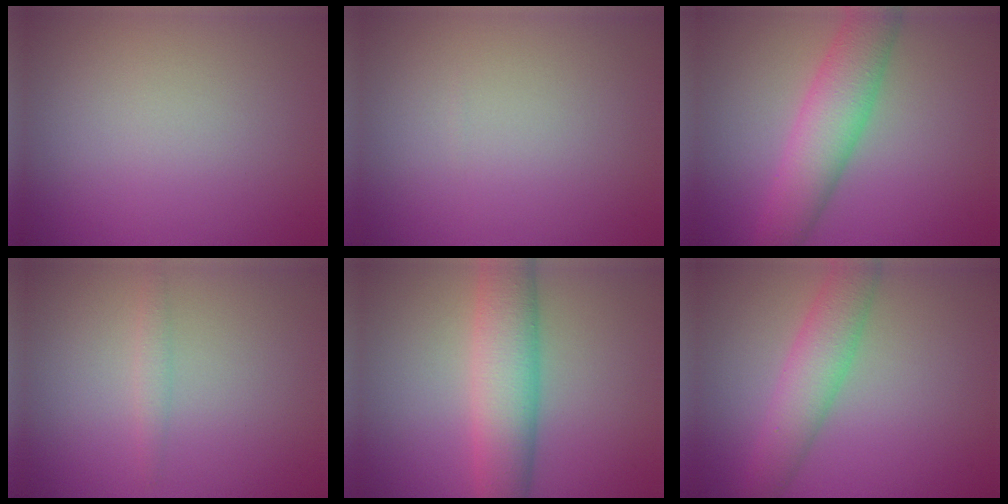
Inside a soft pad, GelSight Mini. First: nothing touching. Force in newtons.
{"total": 0.0}
{"total": 5.7, "press": 5.7, "slide": 0.1}
{"total": 1.0, "press": 1.0, "slide": 0.1}
{"total": 6.7, "press": 6.6, "slide": 0.3}
{"total": 4.3, "press": 4.3, "slide": 0.2}